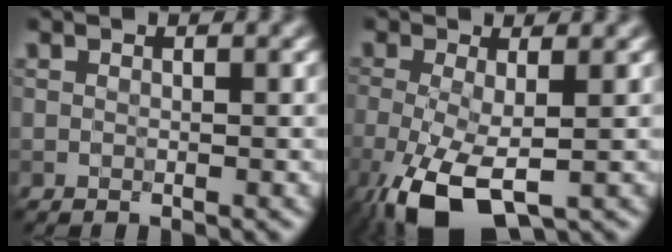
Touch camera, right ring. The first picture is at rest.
{"total": 7.0, "force": [-3.0, 2.8, 5.7], "torque": [-0.132, -0.015, -0.055]}